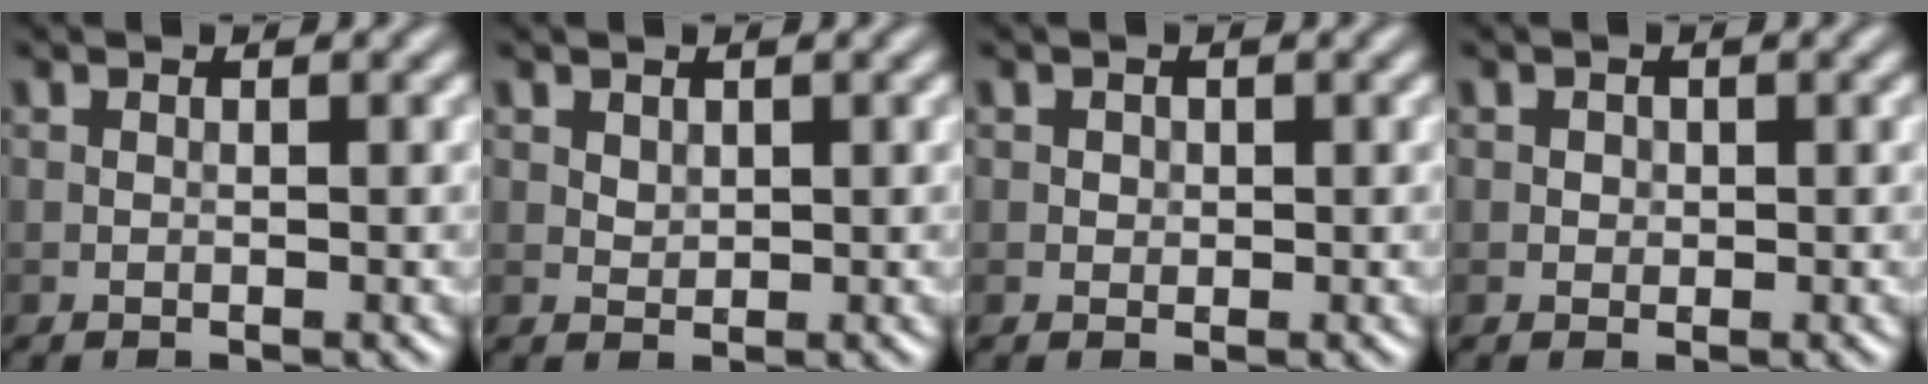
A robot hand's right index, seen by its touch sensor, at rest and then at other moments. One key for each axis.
{"total": 0.9, "fx": 0.5, "fy": 0.6, "fz": 0.4, "tx": -0.009, "ty": -0.003, "tz": 0.013}
{"total": 0.6, "fx": 0.1, "fy": 0.6, "fz": 0.2, "tx": 0.000, "ty": -0.003, "tz": 0.002}
{"total": 0.7, "fx": 0.1, "fy": 0.6, "fz": 0.2, "tx": -0.001, "ty": -0.002, "tz": 0.001}